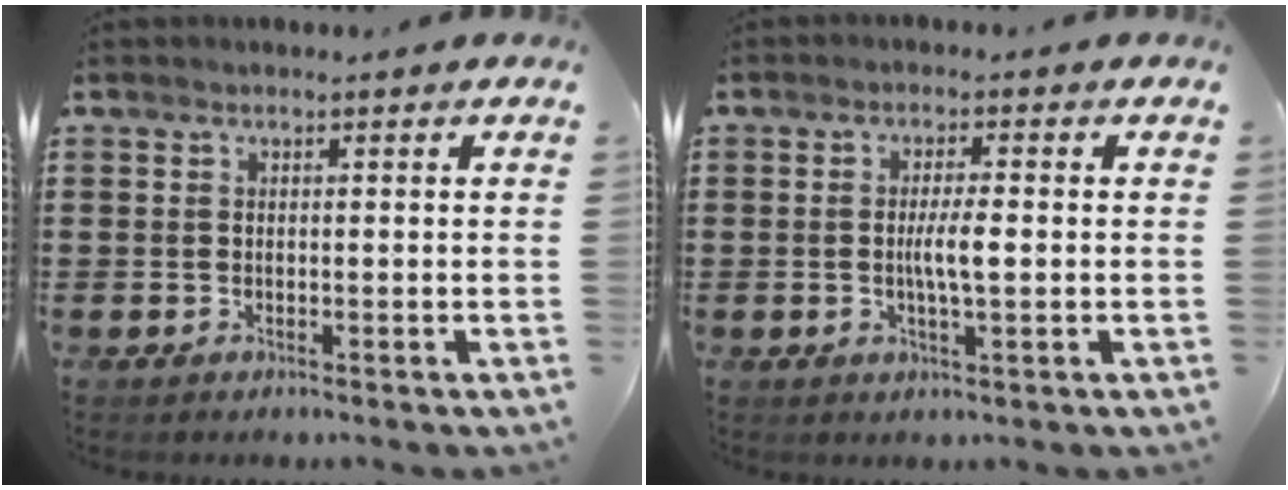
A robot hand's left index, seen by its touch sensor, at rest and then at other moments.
{"total": 3.9, "force": [-0.2, 0.6, 3.8], "torque": [-0.076, -0.003, -0.007]}